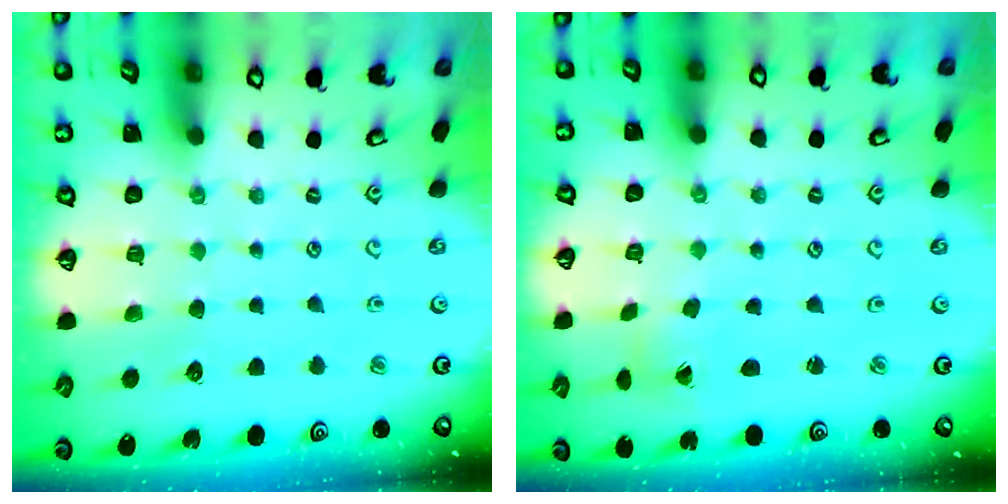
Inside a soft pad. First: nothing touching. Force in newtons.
{"total": 0.5, "press": 0.5, "slide": 0.1}